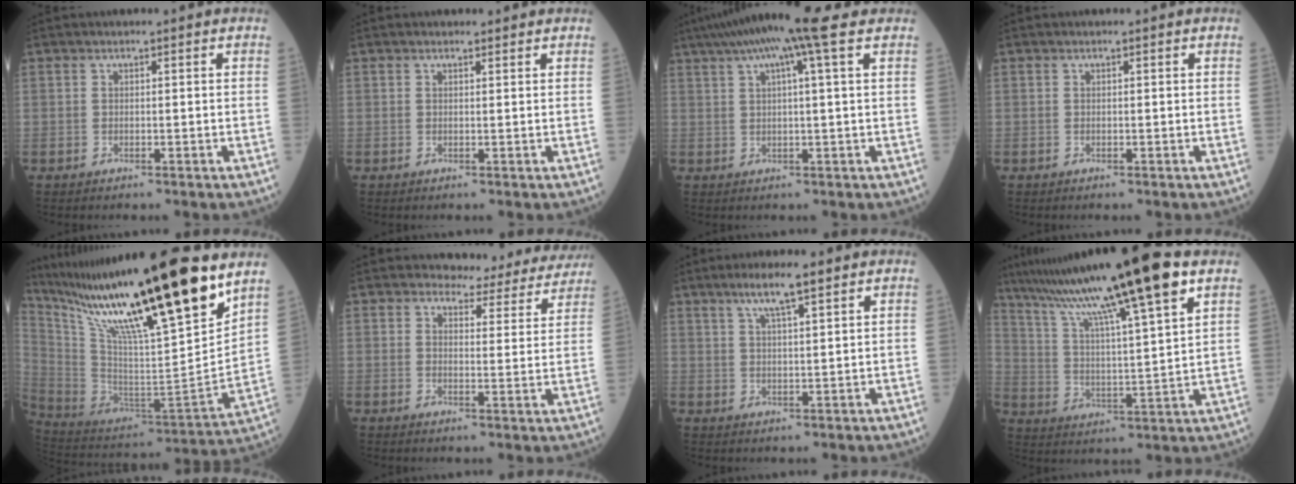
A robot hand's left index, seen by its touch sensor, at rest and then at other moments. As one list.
[{"total": 1.0, "force": [0.9, 0.3, 0.1], "torque": [-0.010, 0.003, 0.012]}, {"total": 10.8, "force": [7.0, -0.2, 8.3], "torque": [-0.141, 0.037, 0.104]}, {"total": 0.0}, {"total": 30.5, "force": [21.6, 1.9, 21.5], "torque": [-0.382, -0.030, 0.367]}, {"total": 10.4, "force": [10.0, 2.7, 1.2], "torque": [0.007, -0.021, 0.096]}, {"total": 5.5, "force": [3.7, 0.3, 4.1], "torque": [-0.078, 0.008, 0.067]}, {"total": 20.4, "force": [14.4, -0.3, 14.5], "torque": [-0.246, 0.028, 0.236]}]